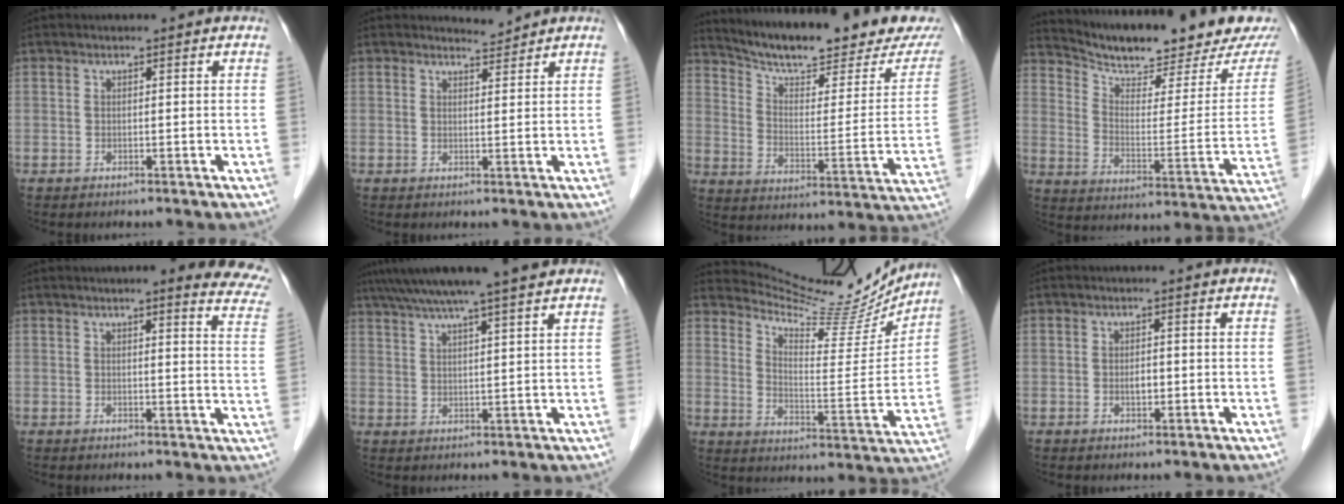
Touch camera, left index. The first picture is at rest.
{"total": 1.8, "force": [1.7, -0.2, -0.4], "torque": [-0.002, -0.008, 0.031]}
{"total": 22.2, "force": [19.3, 3.0, 10.5], "torque": [-0.160, -0.037, 0.265]}
{"total": 20.0, "force": [17.8, 2.4, 8.8], "torque": [-0.139, -0.044, 0.251]}
{"total": 13.8, "force": [11.9, 2.1, 6.7], "torque": [-0.050, -0.023, 0.108]}
{"total": 11.8, "force": [9.8, -0.7, 6.6], "torque": [-0.115, 0.029, 0.139]}
{"total": 17.3, "force": [16.6, 2.6, 3.8], "torque": [-0.063, -0.050, 0.230]}
{"total": 1.4, "force": [-0.3, 0.7, 1.2], "torque": [-0.021, 0.000, -0.003]}